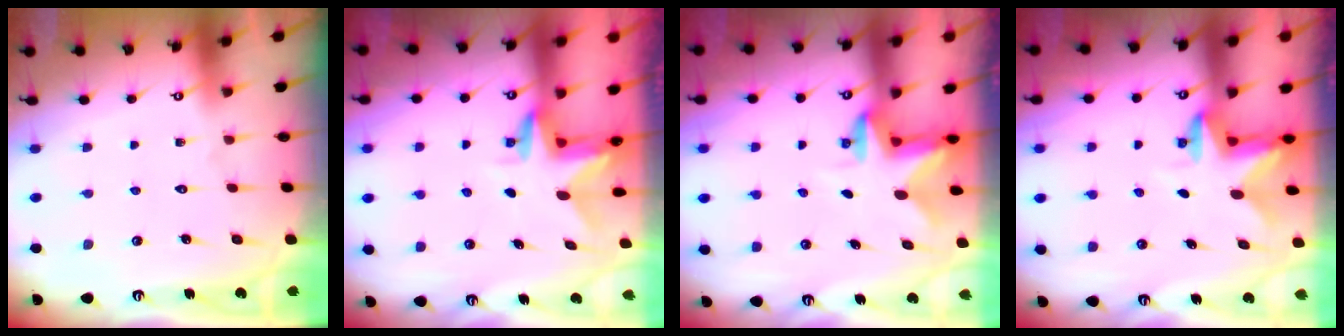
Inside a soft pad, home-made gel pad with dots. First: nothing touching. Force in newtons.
{"total": 3.0, "press": 3.0, "slide": 0.3}
{"total": 2.3, "press": 2.3, "slide": 0.4}
{"total": 2.8, "press": 2.8, "slide": 0.5}